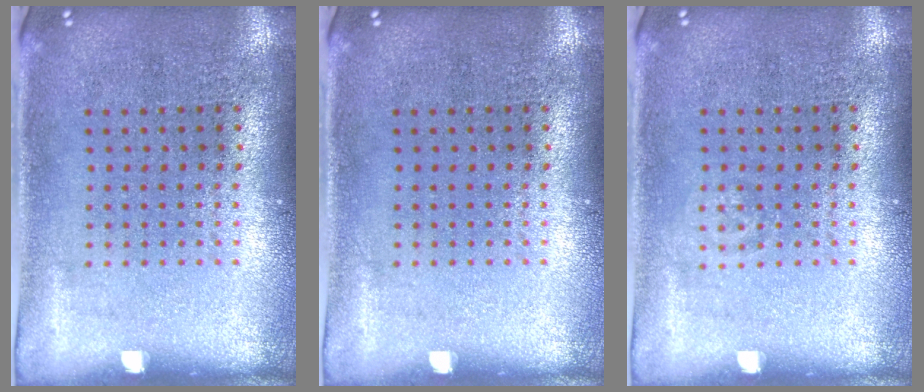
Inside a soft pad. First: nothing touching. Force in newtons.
{"total": 0.0}
{"total": 0.6, "press": 0.6, "slide": 0.2}